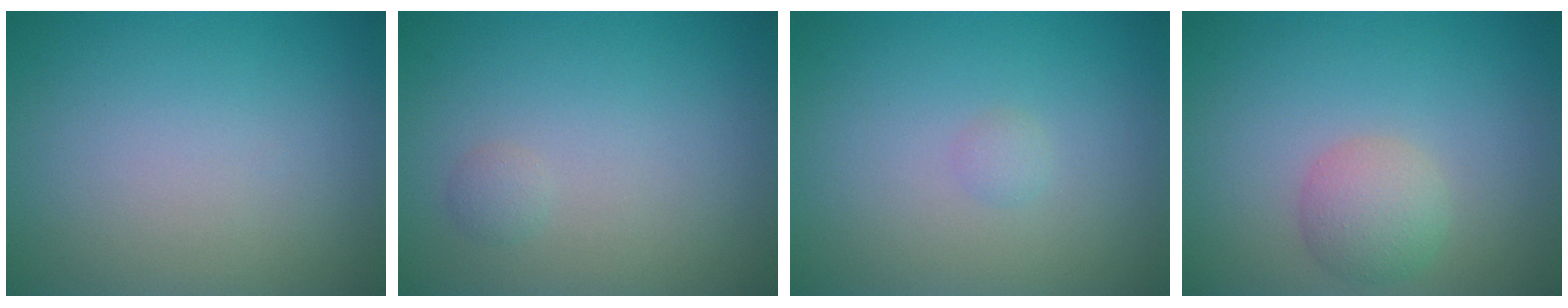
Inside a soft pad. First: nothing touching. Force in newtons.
{"total": 0.7, "press": 0.7, "slide": 0.0}
{"total": 0.6, "press": 0.6, "slide": 0.0}
{"total": 2.8, "press": 2.8, "slide": 0.2}